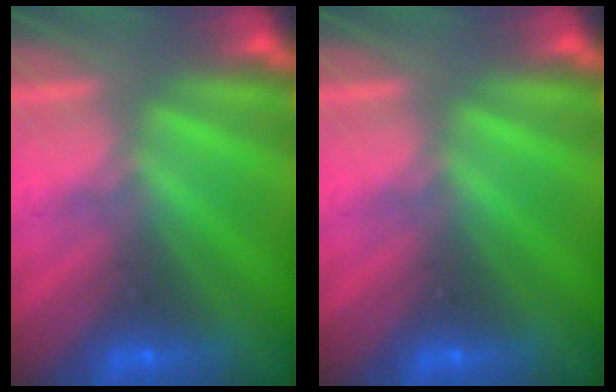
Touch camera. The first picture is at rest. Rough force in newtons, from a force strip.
{"total": 0.0}